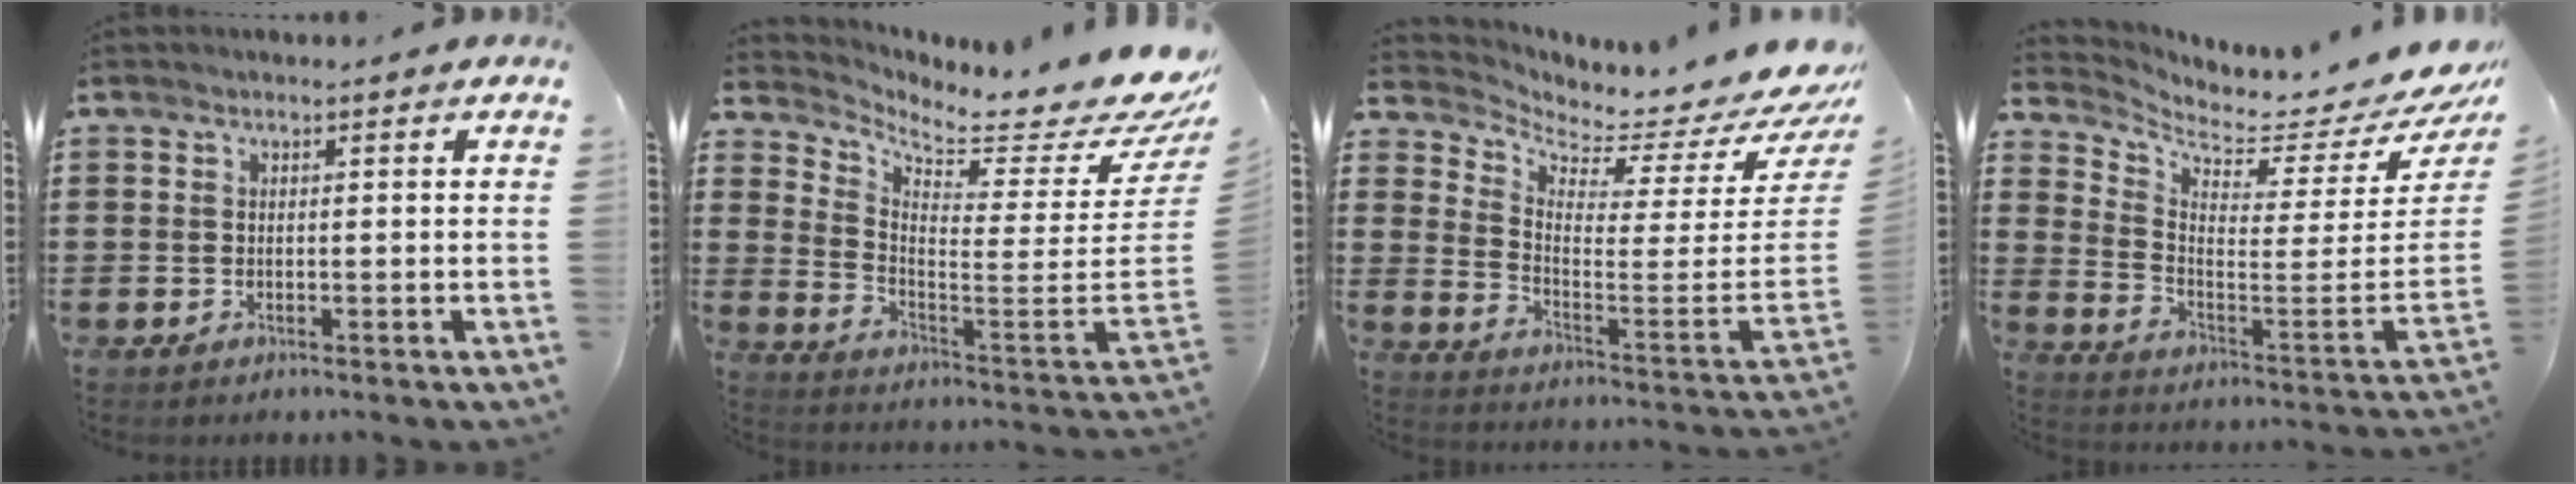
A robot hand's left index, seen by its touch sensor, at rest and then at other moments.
{"total": 6.6, "force": [5.7, 0.7, 3.2], "torque": [-0.071, -0.066, 0.089]}
{"total": 2.6, "force": [2.4, 0.4, 0.7], "torque": [-0.028, -0.056, 0.032]}
{"total": 4.6, "force": [4.3, 0.6, 1.6], "torque": [-0.054, -0.065, 0.067]}